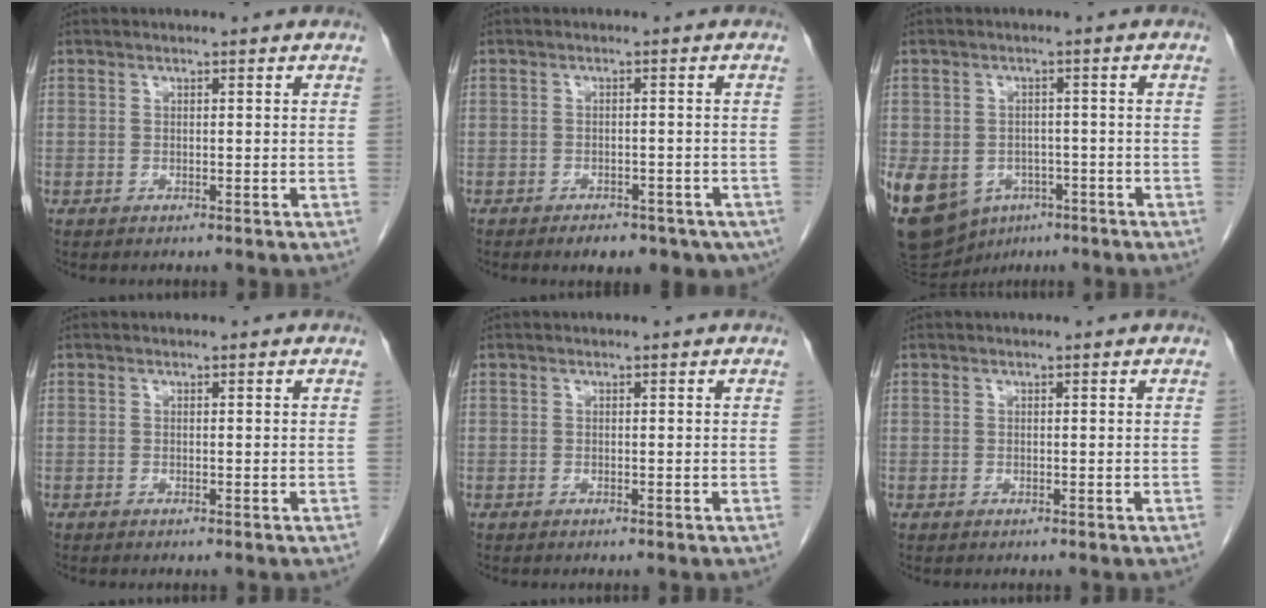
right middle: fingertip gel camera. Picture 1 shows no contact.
{"total": 9.5, "force": [-6.5, 5.0, 4.8], "torque": [-0.054, 0.002, -0.079]}
{"total": 23.6, "force": [-10.2, 18.2, 10.9], "torque": [-0.345, -0.017, -0.141]}
{"total": 0.0}
{"total": 0.0}
{"total": 0.0}